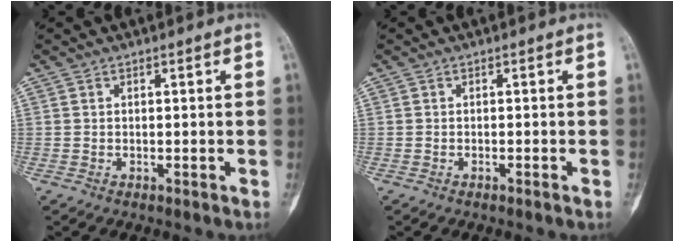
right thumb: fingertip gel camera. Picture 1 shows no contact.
{"total": 0.6, "force": [-0.5, 0.0, 0.4], "torque": [-0.013, 0.001, -0.005]}